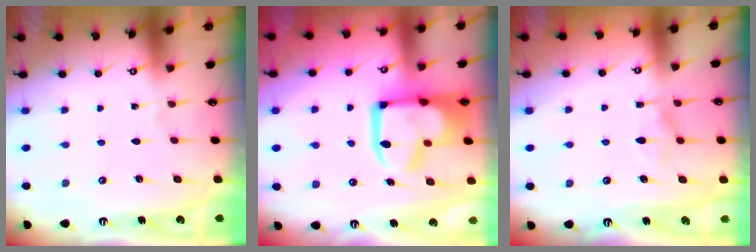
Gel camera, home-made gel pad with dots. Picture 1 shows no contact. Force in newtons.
{"total": 15.1, "press": 15.0, "slide": 1.7}
{"total": 6.5, "press": 6.5, "slide": 1.0}